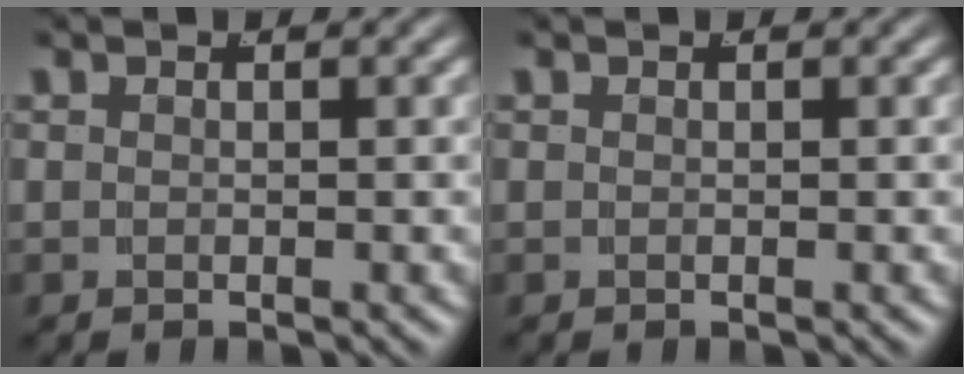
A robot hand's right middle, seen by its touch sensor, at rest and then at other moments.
{"total": 0.0}